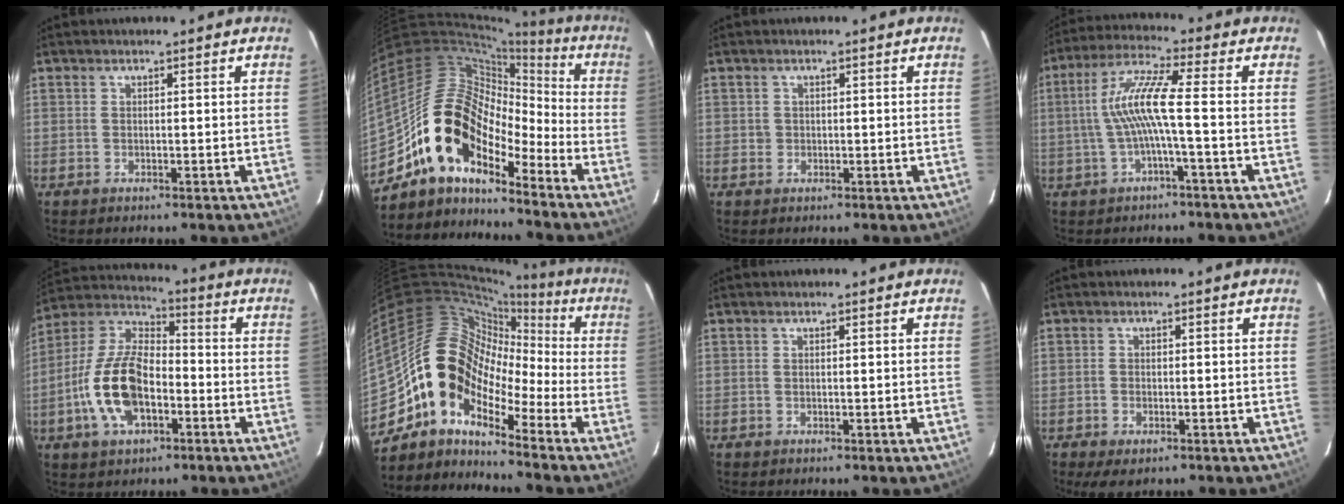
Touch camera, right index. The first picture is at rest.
{"total": 12.9, "force": [-9.3, 6.5, 6.2], "torque": [-0.103, 0.029, -0.185]}
{"total": 1.1, "force": [0.0, 1.1, 0.1], "torque": [0.002, 0.002, 0.001]}
{"total": 8.9, "force": [-1.4, -0.3, 8.8], "torque": [-0.183, 0.010, -0.022]}
{"total": 15.7, "force": [-5.1, 8.4, 12.3], "torque": [-0.261, 0.009, -0.094]}
{"total": 13.4, "force": [-6.4, 9.3, 7.3], "torque": [-0.126, 0.022, -0.147]}
{"total": 0.0}
{"total": 4.0, "force": [-2.6, 2.0, 2.4], "torque": [-0.058, -0.014, -0.044]}